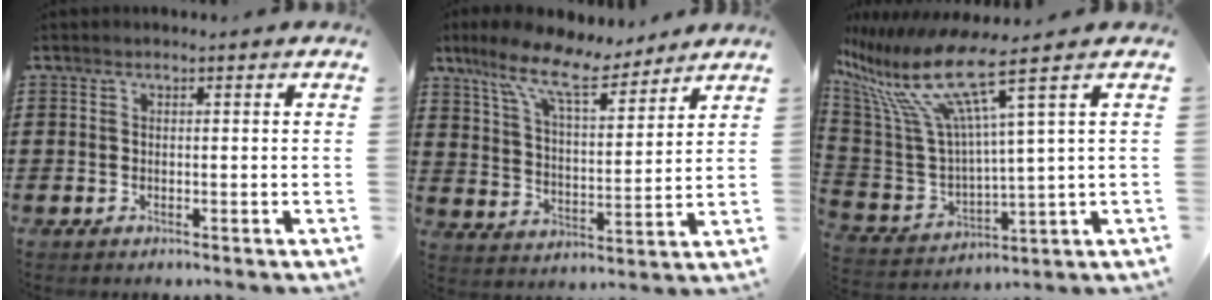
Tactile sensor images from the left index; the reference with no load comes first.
{"total": 11.2, "force": [8.7, 2.8, 6.6], "torque": [-0.155, -0.033, 0.153]}
{"total": 13.4, "force": [7.3, 2.9, 10.9], "torque": [-0.259, -0.044, 0.114]}